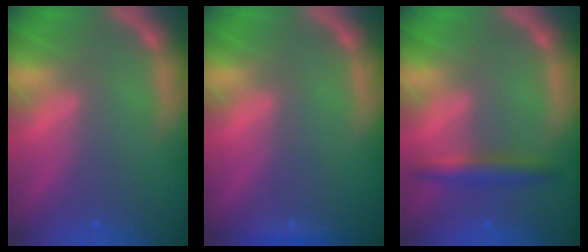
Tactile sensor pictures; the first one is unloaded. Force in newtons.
{"total": 0.9}
{"total": 3.0}